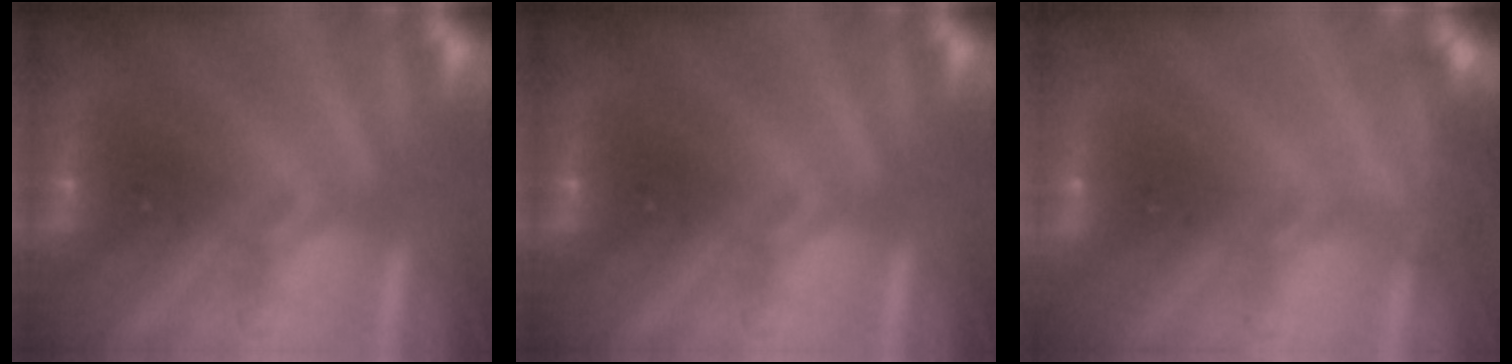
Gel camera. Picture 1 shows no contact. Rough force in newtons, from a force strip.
{"total": 0.0}
{"total": 2.5}